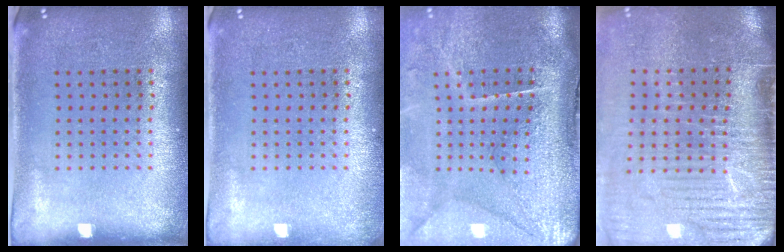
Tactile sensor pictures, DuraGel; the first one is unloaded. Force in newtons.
{"total": 0.7, "press": 0.7, "slide": 0.1}
{"total": 4.8, "press": 3.9, "slide": 2.8}
{"total": 5.0, "press": 4.2, "slide": 2.8}